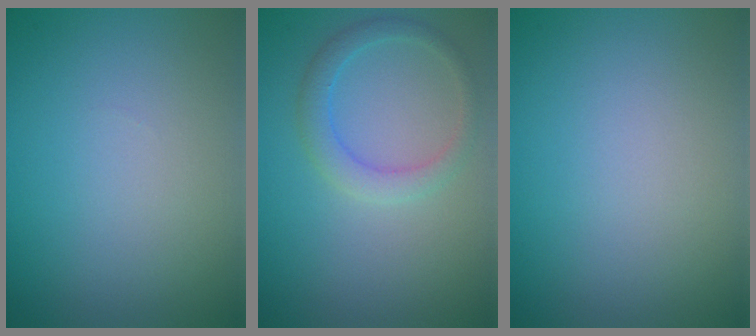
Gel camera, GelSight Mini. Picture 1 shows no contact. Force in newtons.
{"total": 2.3, "press": 2.3, "slide": 0.2}
{"total": 0.0}